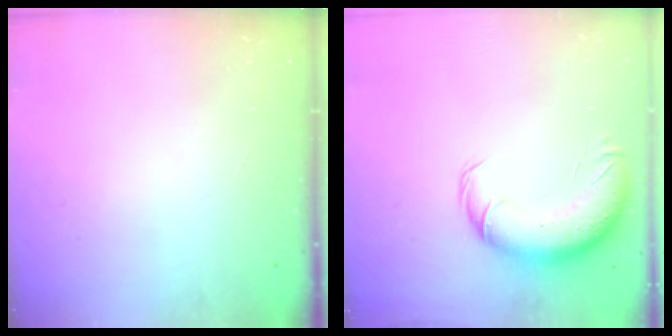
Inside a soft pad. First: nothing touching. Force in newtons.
{"total": 12.5, "press": 12.1, "slide": 3.0}